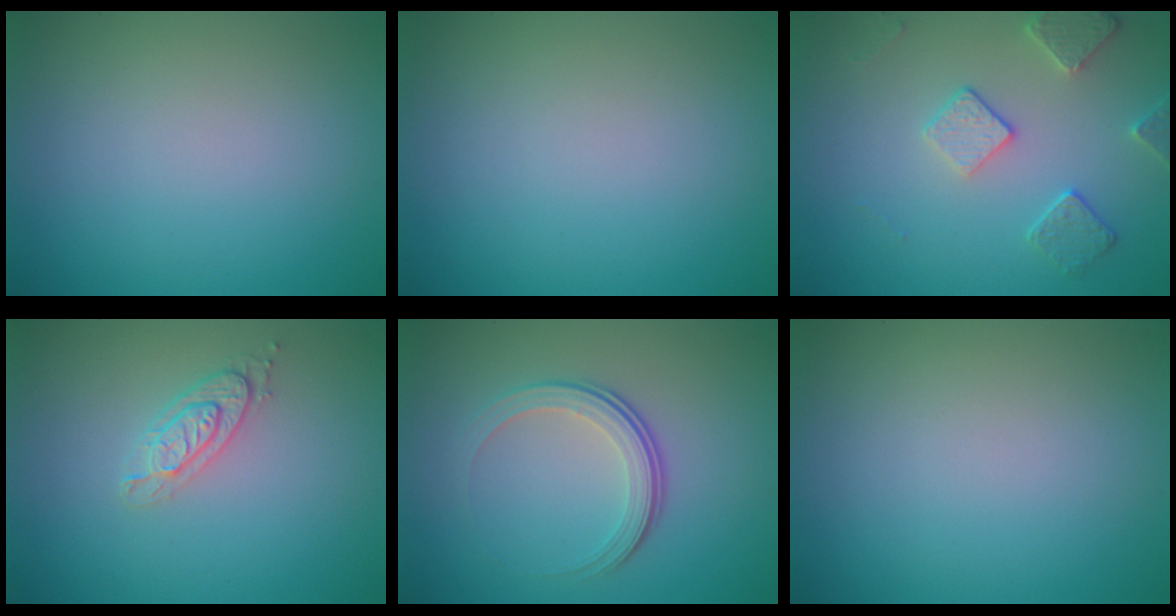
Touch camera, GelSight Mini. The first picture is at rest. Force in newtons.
{"total": 0.0}
{"total": 2.8, "press": 2.7, "slide": 0.7}
{"total": 2.0, "press": 1.9, "slide": 0.6}
{"total": 4.0, "press": 2.6, "slide": 3.0}
{"total": 0.0}